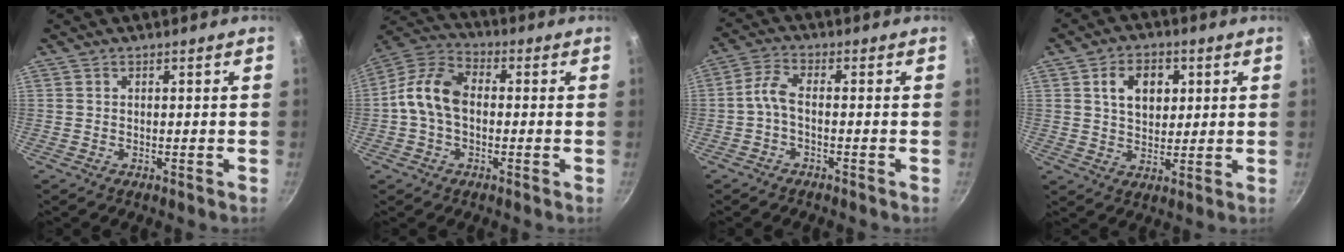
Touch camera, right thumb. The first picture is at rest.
{"total": 10.5, "force": [-0.6, 7.2, 7.6], "torque": [-0.129, 0.035, -0.030]}
{"total": 3.9, "force": [-1.4, 1.5, 3.3], "torque": [-0.080, 0.022, -0.037]}
{"total": 8.5, "force": [2.5, 6.0, 5.6], "torque": [-0.069, -0.003, 0.040]}